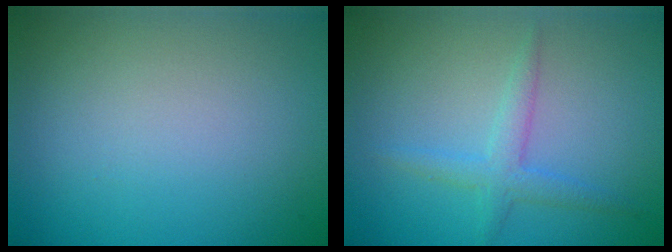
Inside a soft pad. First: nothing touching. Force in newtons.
{"total": 2.2, "press": 2.2, "slide": 0.1}